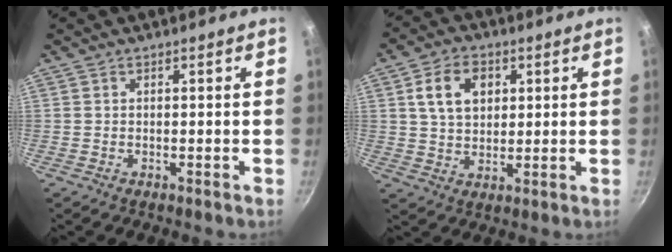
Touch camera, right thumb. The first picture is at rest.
{"total": 9.0, "force": [2.7, 6.5, 5.7], "torque": [-0.082, 0.002, 0.045]}